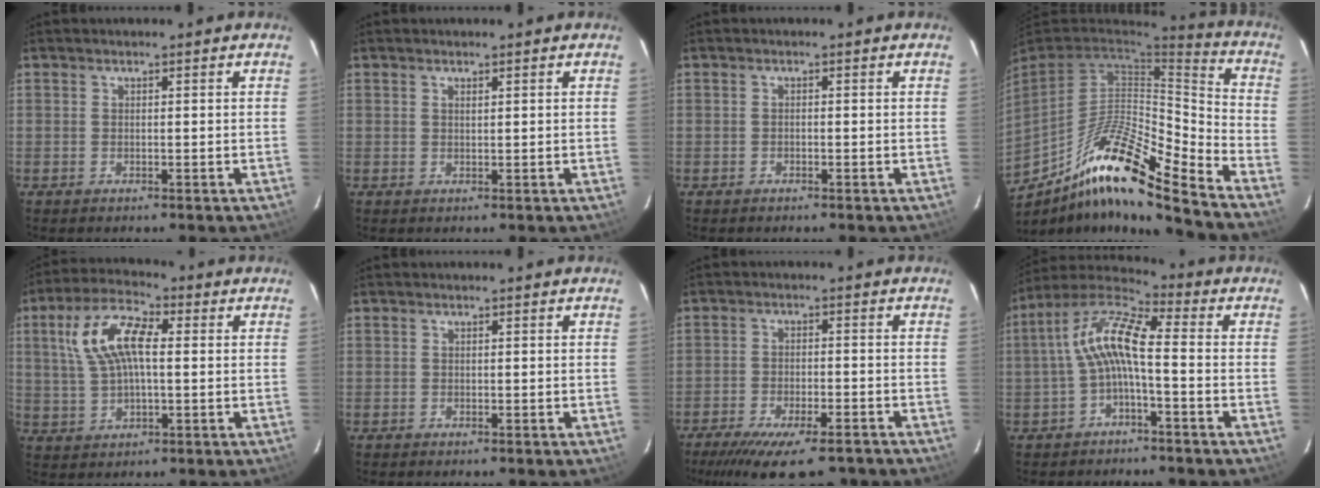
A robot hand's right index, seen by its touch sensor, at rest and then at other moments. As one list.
[{"total": 0.9, "force": [0.6, 0.3, 0.6], "torque": [-0.009, 0.004, 0.012]}, {"total": 0.9, "force": [-0.6, 0.5, 0.4], "torque": [-0.009, 0.000, -0.010]}, {"total": 21.5, "force": [-14.5, 3.0, 15.6], "torque": [-0.270, -0.010, -0.258]}, {"total": 11.6, "force": [2.2, 5.5, 10.0], "torque": [-0.206, 0.026, 0.044]}, {"total": 0.6, "force": [-0.3, 0.5, 0.1], "torque": [0.001, 0.000, -0.002]}, {"total": 16.4, "force": [-12.6, 5.1, 9.2], "torque": [-0.183, -0.036, -0.188]}, {"total": 10.2, "force": [-1.4, 2.7, 9.8], "torque": [-0.201, 0.022, -0.030]}]